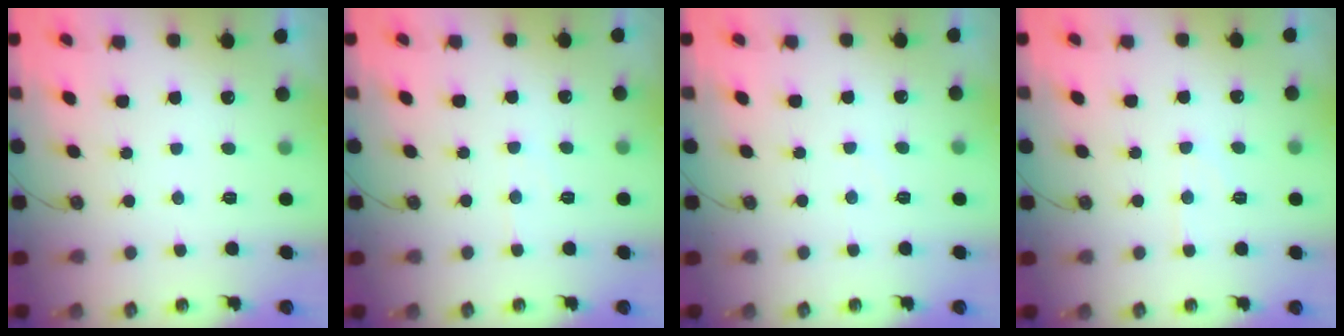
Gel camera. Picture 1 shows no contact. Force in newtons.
{"total": 4.6, "press": 4.6, "slide": 0.7}
{"total": 1.9, "press": 1.9, "slide": 0.3}
{"total": 6.8, "press": 6.8, "slide": 0.7}